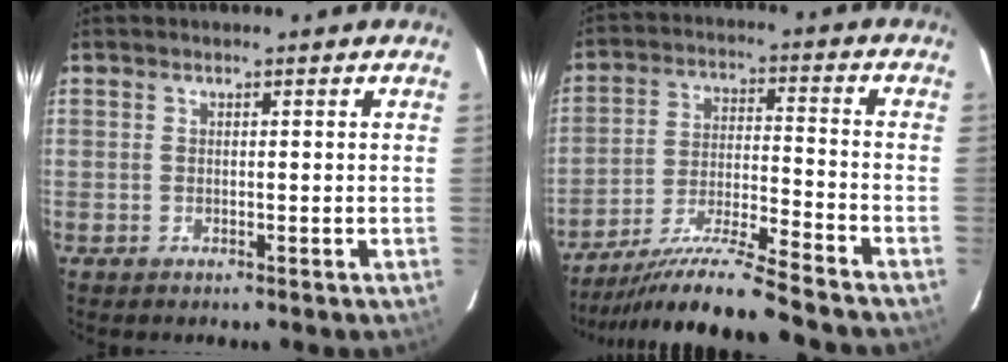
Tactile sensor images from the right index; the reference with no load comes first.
{"total": 15.7, "force": [-14.1, -1.3, 6.7], "torque": [-0.139, -0.025, -0.245]}